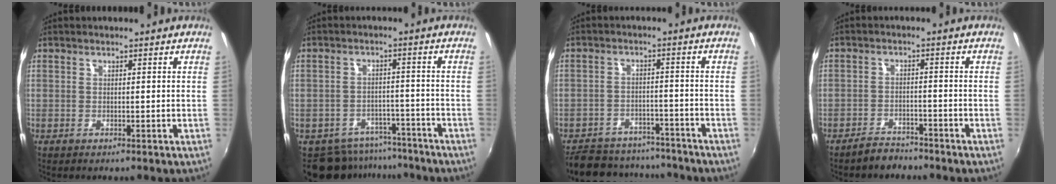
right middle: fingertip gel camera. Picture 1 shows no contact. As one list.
[{"total": 10.2, "force": [-8.4, 5.5, 1.9], "torque": [-0.047, 0.010, -0.109]}, {"total": 16.8, "force": [-14.3, 6.8, 5.7], "torque": [-0.138, 0.010, -0.193]}, {"total": 4.1, "force": [-3.8, 1.4, 0.8], "torque": [-0.030, 0.005, -0.060]}]